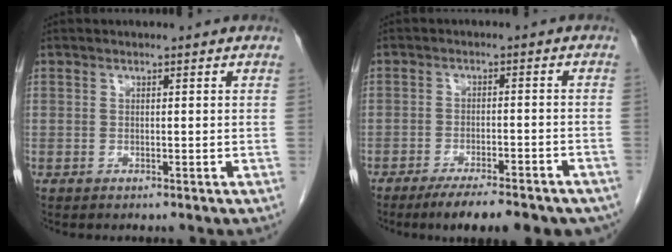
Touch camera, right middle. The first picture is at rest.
{"total": 14.1, "force": [-11.3, 3.1, 7.8], "torque": [-0.076, -0.003, -0.149]}